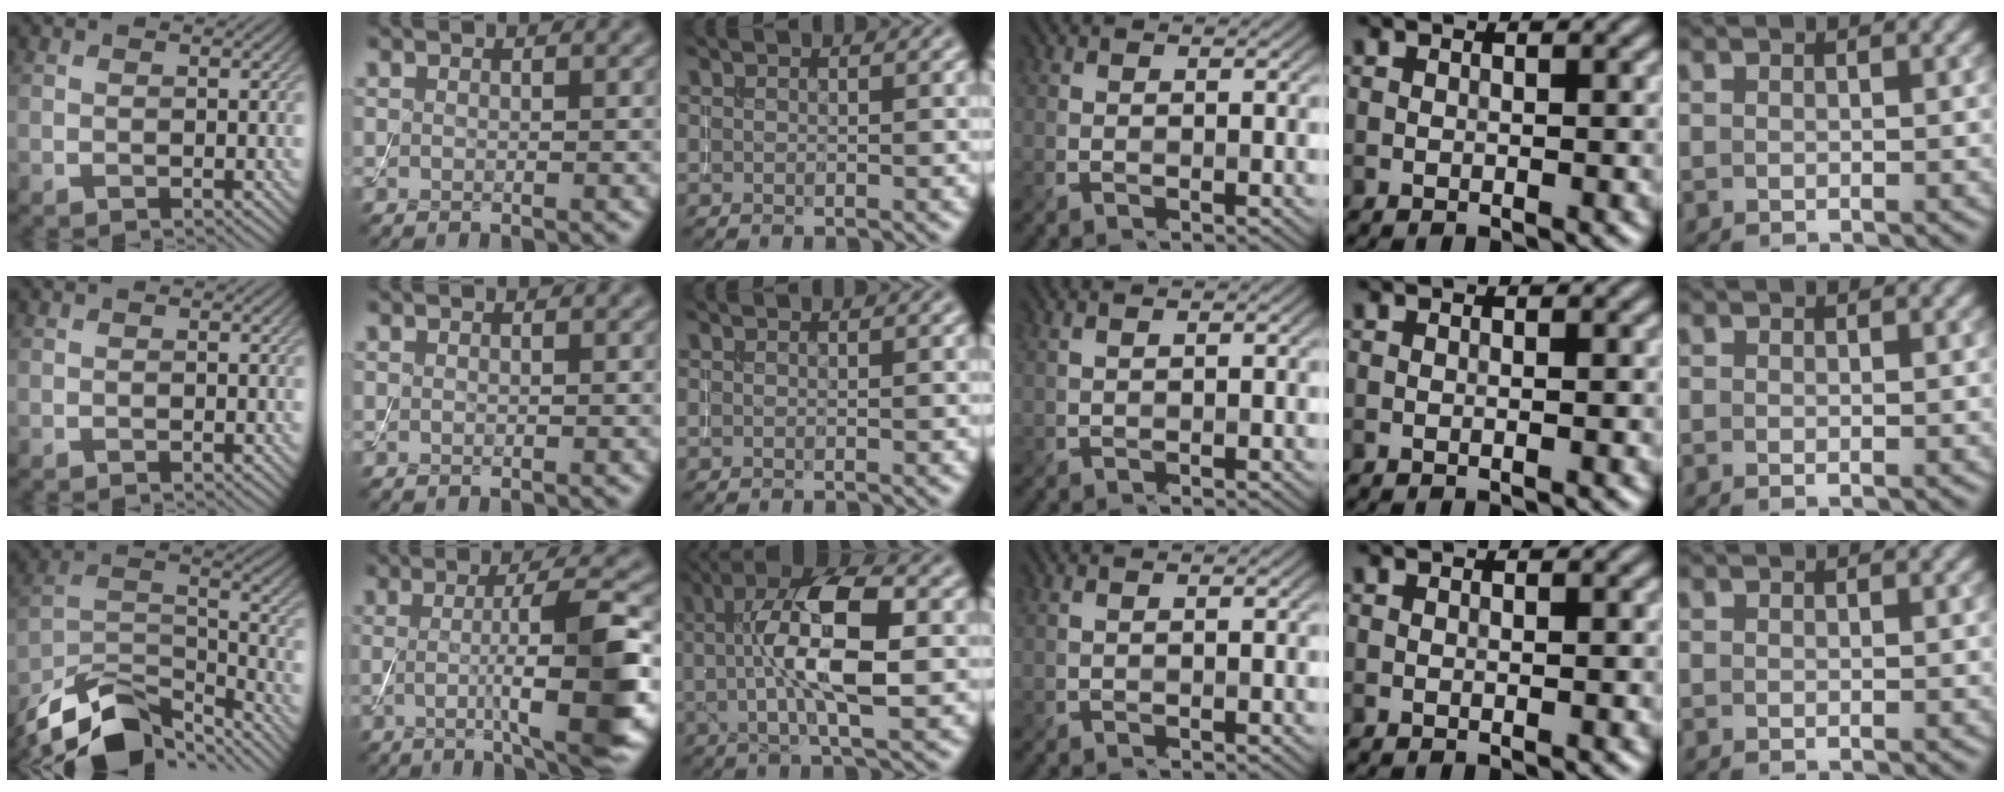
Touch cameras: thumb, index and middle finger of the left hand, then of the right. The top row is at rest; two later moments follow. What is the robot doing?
{"motion": "assemble", "object": "toy tower of hanoi"}